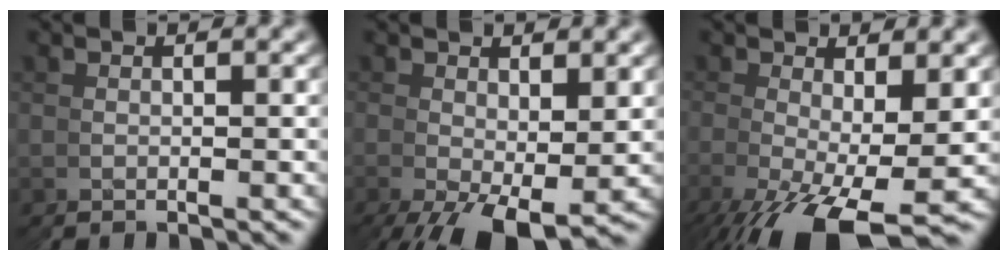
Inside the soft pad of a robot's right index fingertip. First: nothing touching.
{"total": 4.9, "force": [-1.8, 1.2, 4.4], "torque": [-0.071, -0.014, -0.015]}
{"total": 4.3, "force": [-2.3, 0.6, 3.6], "torque": [-0.073, -0.016, -0.023]}